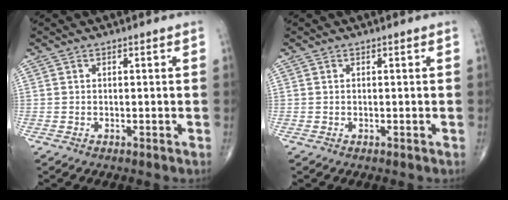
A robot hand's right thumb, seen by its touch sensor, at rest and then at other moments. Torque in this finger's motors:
{"motor_torque": [0.00, 0.27, 0.12, -0.06, -0.01]}